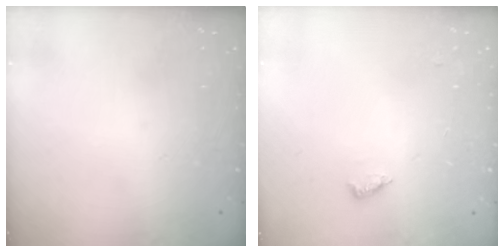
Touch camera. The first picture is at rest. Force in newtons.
{"total": 4.4, "press": 4.1, "slide": 1.4}